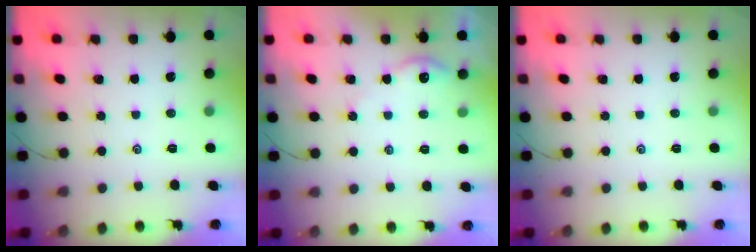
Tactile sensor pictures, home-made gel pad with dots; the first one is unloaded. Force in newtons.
{"total": 4.6, "press": 4.5, "slide": 0.5}
{"total": 0.0}